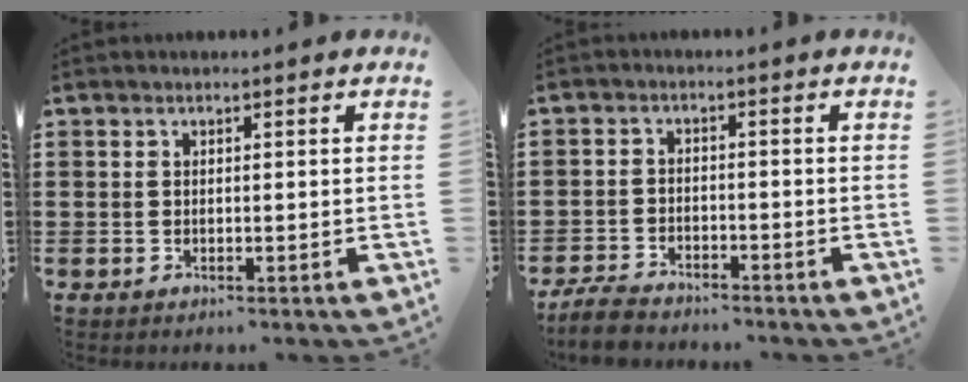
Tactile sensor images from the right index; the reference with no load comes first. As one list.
[{"total": 4.1, "force": [-3.9, 0.7, 1.0], "torque": [-0.033, 0.000, -0.083]}]